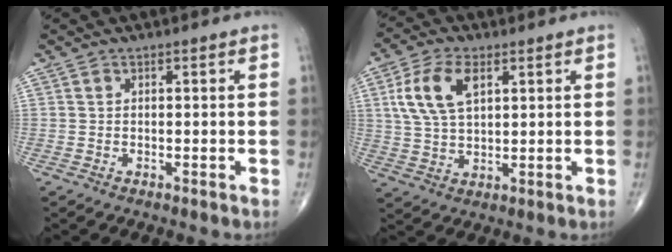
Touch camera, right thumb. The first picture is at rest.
{"total": 10.0, "force": [3.4, 5.4, 7.8], "torque": [-0.157, 0.000, 0.067]}